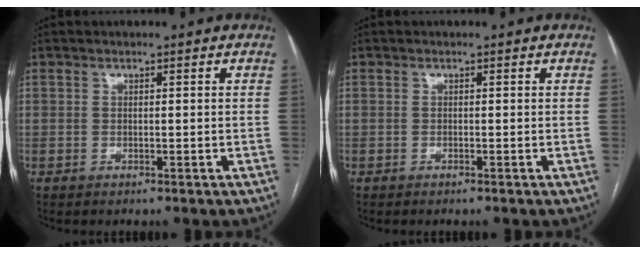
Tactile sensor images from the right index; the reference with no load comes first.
{"total": 0.0}